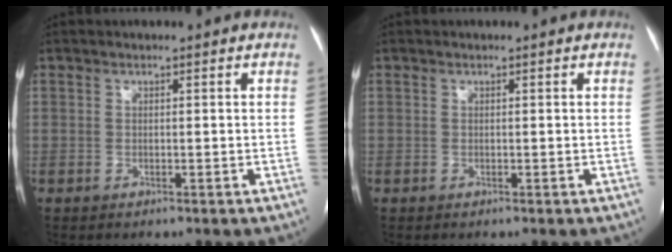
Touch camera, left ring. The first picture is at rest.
{"total": 0.0}